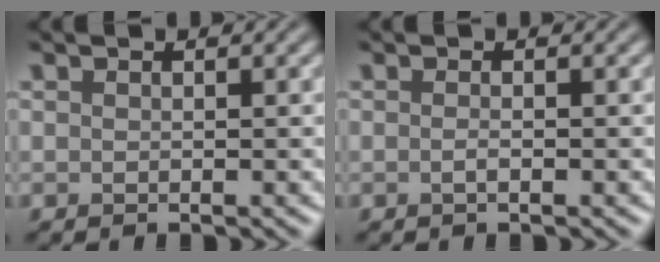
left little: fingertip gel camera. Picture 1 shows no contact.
{"total": 0.7, "force": [-0.2, 0.2, 0.7], "torque": [-0.011, 0.000, -0.005]}